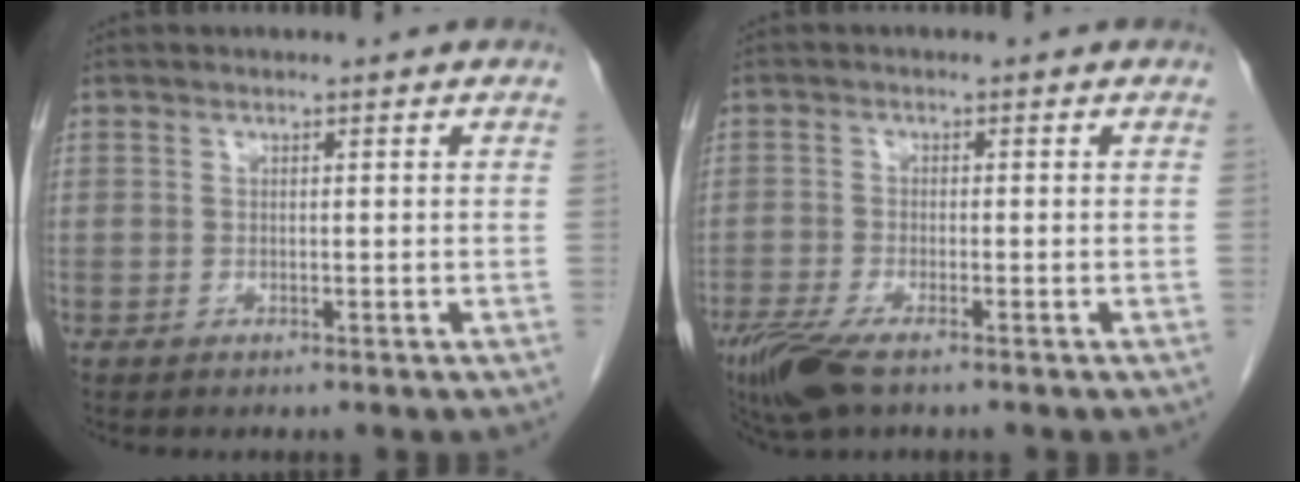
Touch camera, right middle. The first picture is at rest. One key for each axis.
{"total": 6.6, "fx": -4.5, "fy": 1.5, "fz": 4.6, "tx": -0.091, "ty": -0.018, "tz": -0.082}